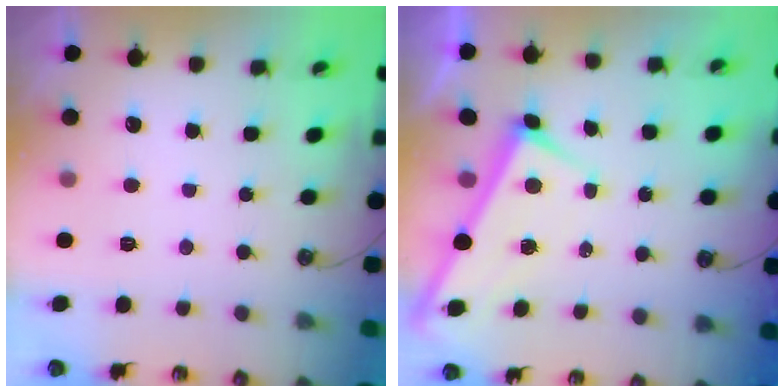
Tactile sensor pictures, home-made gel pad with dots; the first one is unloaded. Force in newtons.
{"total": 2.7, "press": 2.7, "slide": 0.3}